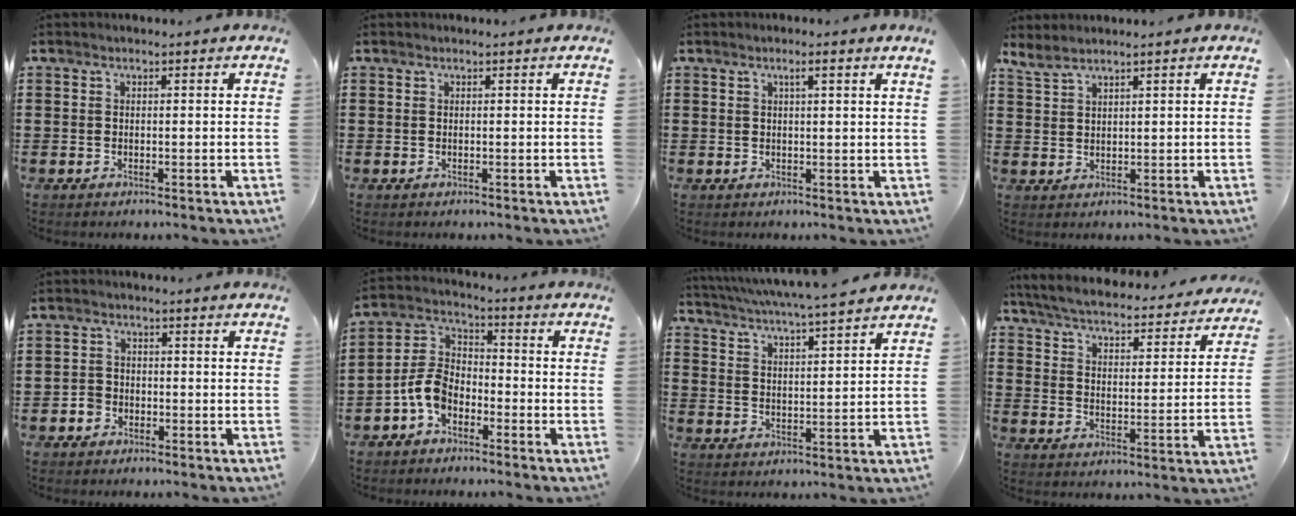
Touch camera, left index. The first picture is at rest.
{"total": 0.0}
{"total": 1.7, "force": [0.9, -0.4, 1.4], "torque": [-0.028, -0.004, 0.015]}
{"total": 2.2, "force": [2.0, 0.1, 0.9], "torque": [-0.023, 0.000, 0.038]}
{"total": 2.1, "force": [-1.3, 1.5, 0.4], "torque": [-0.012, 0.003, -0.029]}
{"total": 7.0, "force": [-3.8, 4.2, 4.1], "torque": [-0.117, 0.003, -0.083]}
{"total": 4.3, "force": [4.0, -0.7, 1.3], "torque": [-0.044, -0.030, 0.064]}
{"total": 4.6, "force": [4.4, -0.1, 1.1], "torque": [-0.047, -0.036, 0.069]}